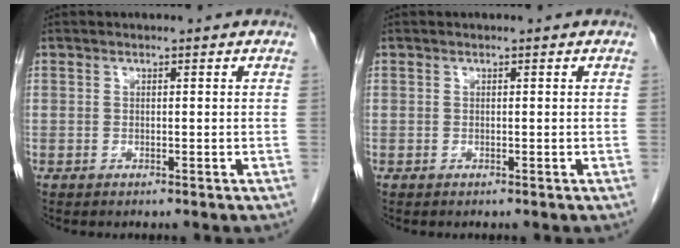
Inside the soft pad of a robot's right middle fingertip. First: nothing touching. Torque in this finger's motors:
{"motor_torque": [-0.02, 0.03, 0.00, -0.01]}